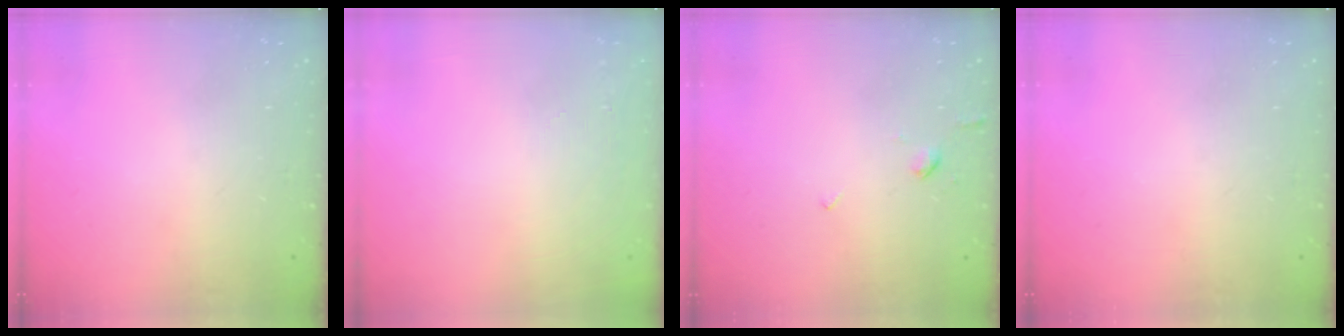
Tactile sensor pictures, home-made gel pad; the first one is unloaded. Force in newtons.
{"total": 2.0, "press": 2.0, "slide": 0.1}
{"total": 3.5, "press": 3.5, "slide": 0.7}
{"total": 0.0}